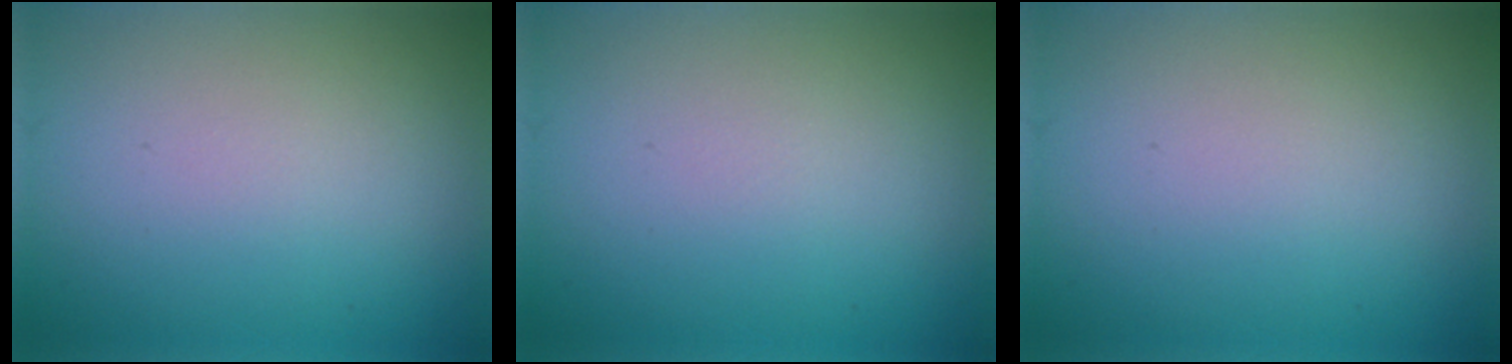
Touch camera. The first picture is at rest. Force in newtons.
{"total": 0.0}
{"total": 0.0}